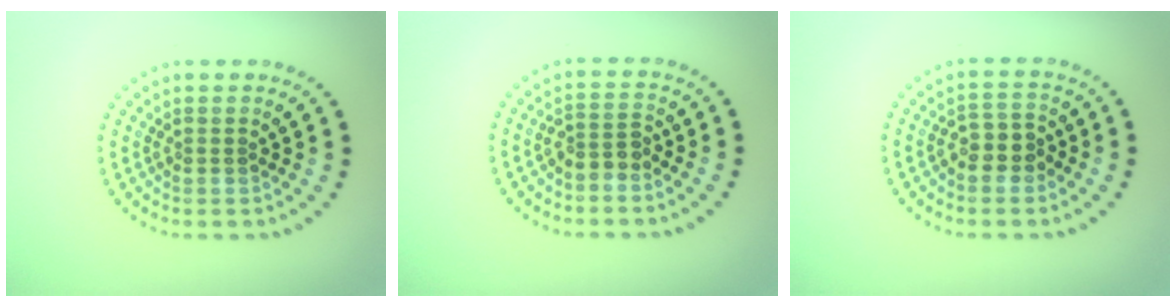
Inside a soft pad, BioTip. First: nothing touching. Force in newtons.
{"total": 2.1, "press": 1.7, "slide": 1.2}
{"total": 2.5, "press": 2.3, "slide": 1.1}